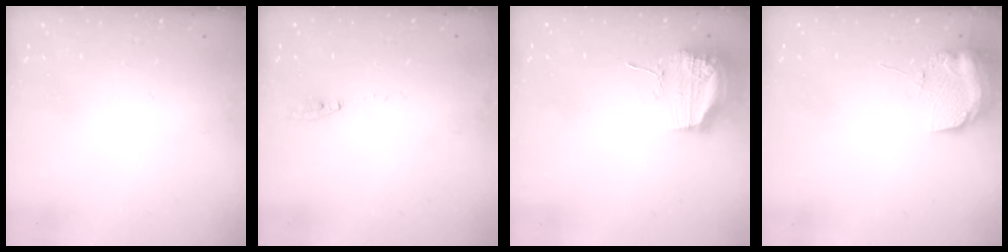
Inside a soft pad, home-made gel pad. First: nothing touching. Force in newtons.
{"total": 4.6, "press": 4.6, "slide": 0.5}
{"total": 12.3, "press": 12.3, "slide": 1.1}
{"total": 9.5, "press": 9.4, "slide": 1.0}